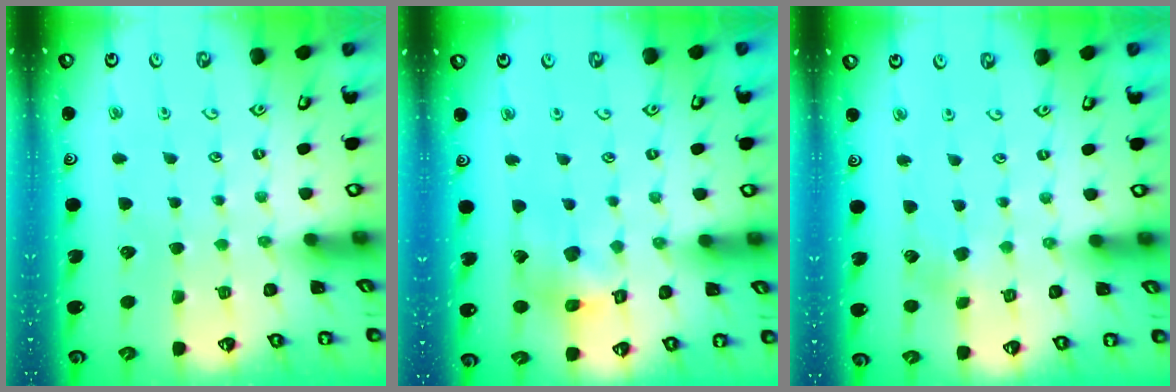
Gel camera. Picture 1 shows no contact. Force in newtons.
{"total": 12.9, "press": 12.8, "slide": 1.8}
{"total": 2.4, "press": 2.3, "slide": 0.4}